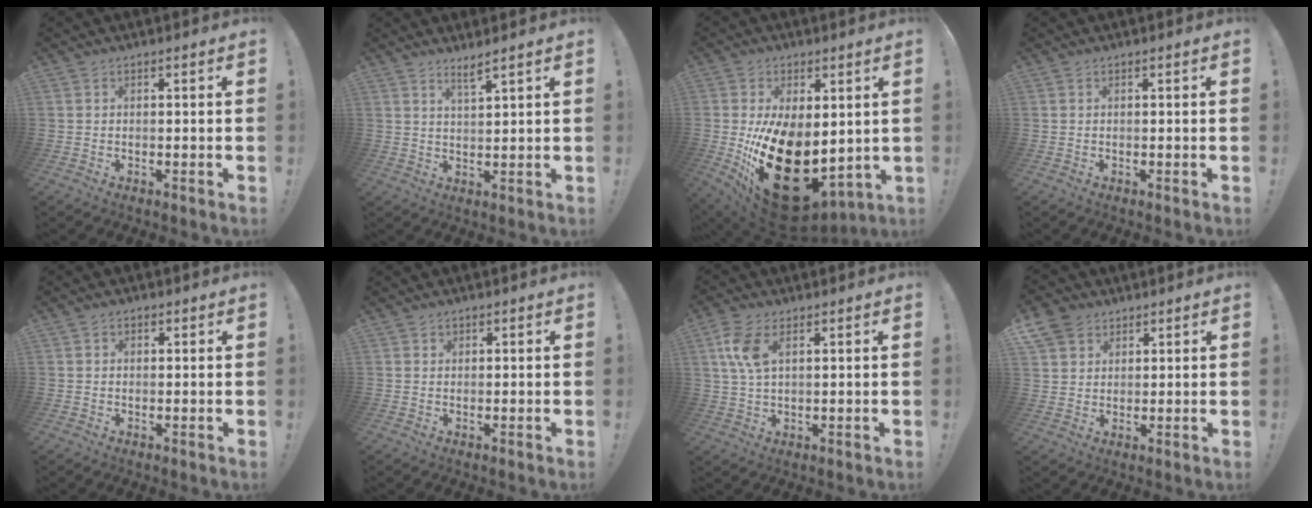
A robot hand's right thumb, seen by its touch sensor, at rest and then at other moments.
{"total": 3.9, "force": [3.1, 0.0, 2.3], "torque": [-0.037, -0.017, 0.051]}
{"total": 24.5, "force": [-5.2, 14.7, 19.0], "torque": [-0.333, 0.015, -0.057]}
{"total": 0.0}
{"total": 1.0, "force": [0.2, 0.9, 0.4], "torque": [-0.005, 0.002, 0.003]}
{"total": 1.0, "force": [0.7, 0.7, 0.1], "torque": [0.003, -0.002, 0.012]}
{"total": 7.9, "force": [3.1, 4.0, 6.1], "torque": [-0.135, -0.005, 0.056]}
{"total": 7.2, "force": [4.2, 5.5, 1.9], "torque": [-0.037, -0.019, 0.084]}